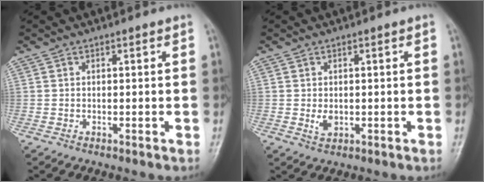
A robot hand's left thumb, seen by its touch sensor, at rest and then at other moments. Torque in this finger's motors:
{"motor_torque": [0.04, 0.04, 0.15, -0.10, 0.03]}